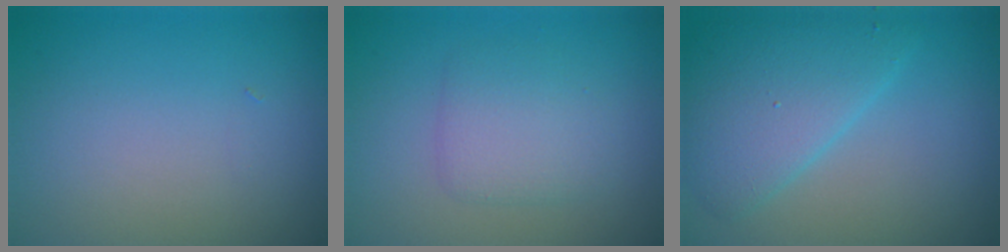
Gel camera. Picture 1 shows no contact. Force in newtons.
{"total": 2.8, "press": 2.8, "slide": 0.1}
{"total": 5.3, "press": 5.3, "slide": 0.2}